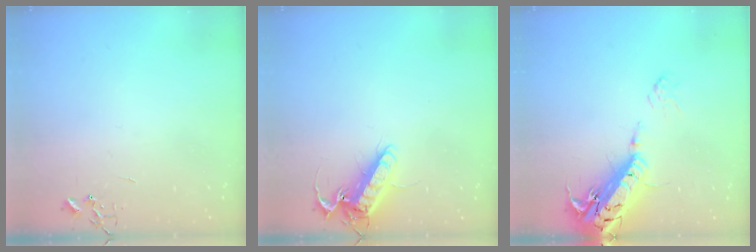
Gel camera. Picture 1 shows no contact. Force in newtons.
{"total": 13.4, "press": 13.2, "slide": 2.1}
{"total": 22.4, "press": 22.0, "slide": 4.3}